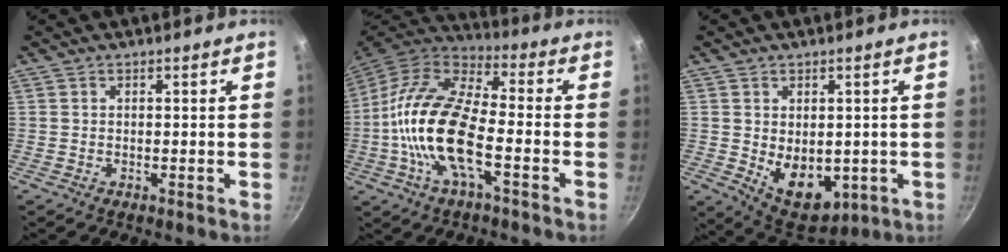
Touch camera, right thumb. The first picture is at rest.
{"total": 18.0, "force": [-4.0, 7.4, 15.9], "torque": [-0.302, 0.034, -0.093]}
{"total": 10.3, "force": [-1.0, 7.0, 7.5], "torque": [-0.086, -0.018, 0.009]}